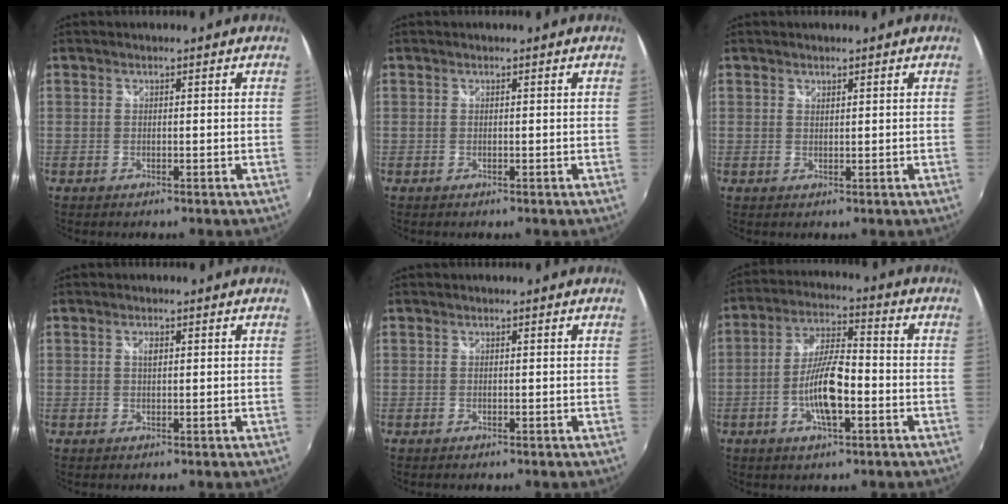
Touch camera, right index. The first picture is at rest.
{"total": 0.0}
{"total": 0.7, "force": [0.7, 0.3, 0.1], "torque": [-0.001, 0.000, 0.012]}
{"total": 1.2, "force": [0.4, 0.6, 0.9], "torque": [-0.017, 0.002, 0.005]}
{"total": 0.0}
{"total": 10.3, "force": [-3.2, 3.1, 9.3], "torque": [-0.184, 0.003, -0.060]}